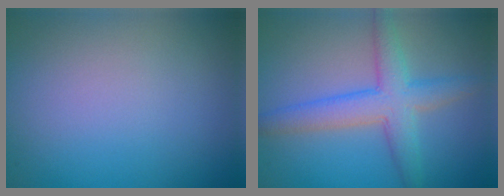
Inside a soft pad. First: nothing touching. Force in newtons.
{"total": 4.7, "press": 4.7, "slide": 0.3}